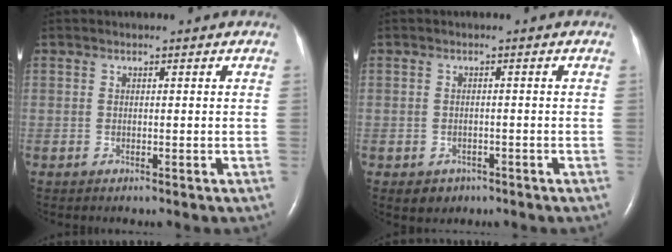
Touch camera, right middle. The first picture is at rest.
{"total": 2.4, "force": [-1.3, 1.9, 0.5], "torque": [-0.008, 0.006, -0.010]}